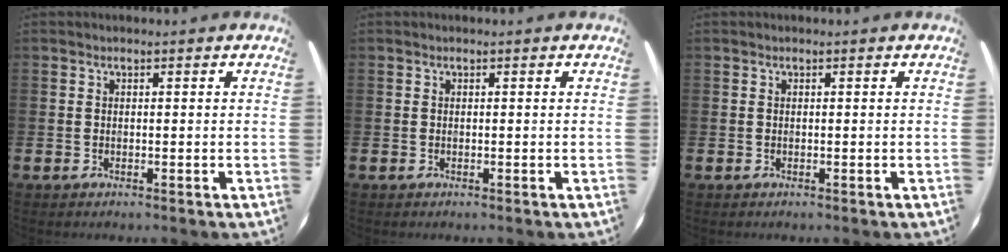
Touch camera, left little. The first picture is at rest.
{"total": 0.0}
{"total": 0.0}